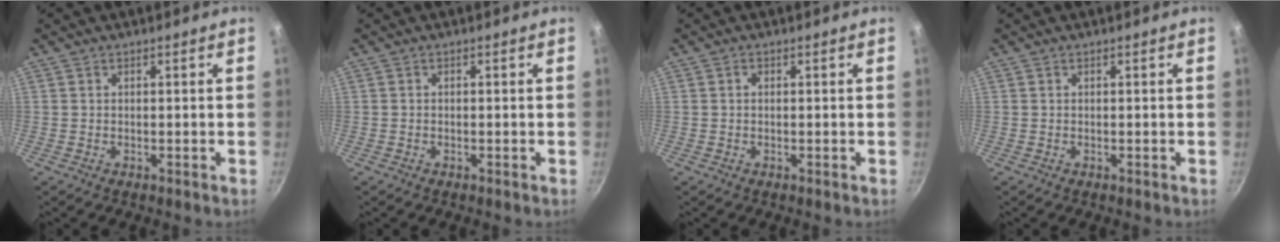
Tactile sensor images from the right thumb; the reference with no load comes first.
{"total": 0.0}
{"total": 0.7, "force": [0.1, 0.5, 0.4], "torque": [-0.007, 0.005, 0.001]}
{"total": 0.0}